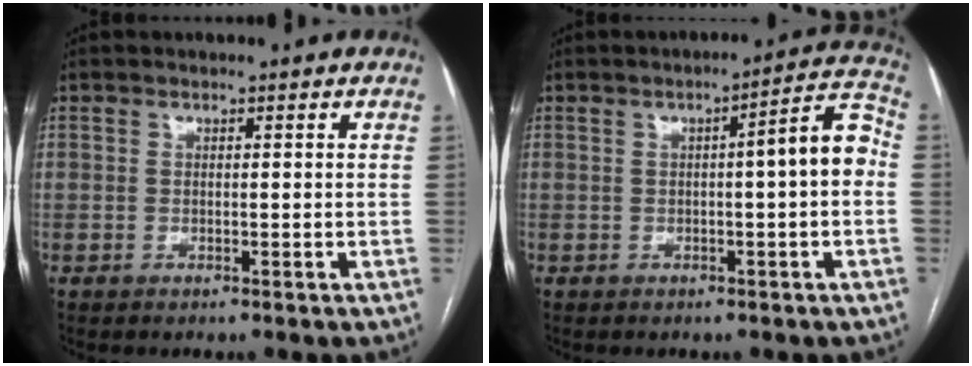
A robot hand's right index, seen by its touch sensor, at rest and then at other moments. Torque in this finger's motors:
{"motor_torque": [0.98, 0.15, 0.16, 0.08]}